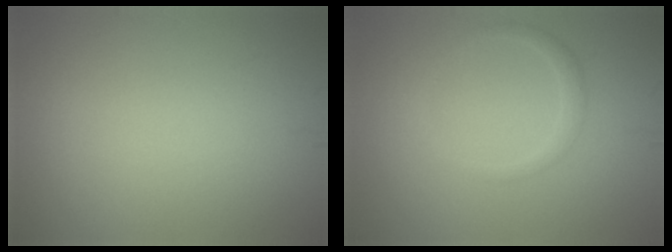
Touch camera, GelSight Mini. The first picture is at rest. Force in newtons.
{"total": 1.3, "press": 1.3, "slide": 0.0}